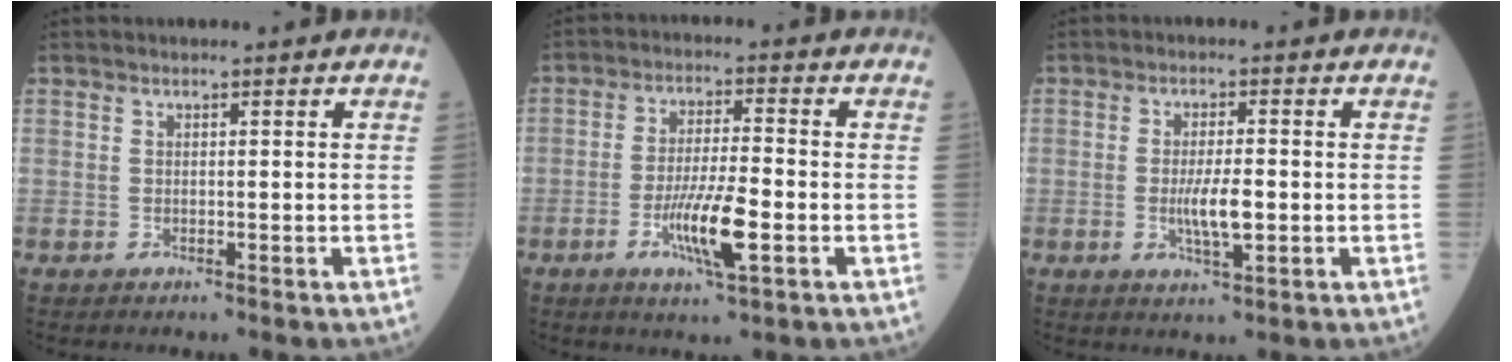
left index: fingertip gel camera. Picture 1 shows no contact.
{"total": 8.1, "force": [-2.9, 0.8, 7.5], "torque": [-0.146, -0.011, -0.053]}
{"total": 4.7, "force": [-0.8, 0.9, 4.6], "torque": [-0.092, -0.006, -0.013]}